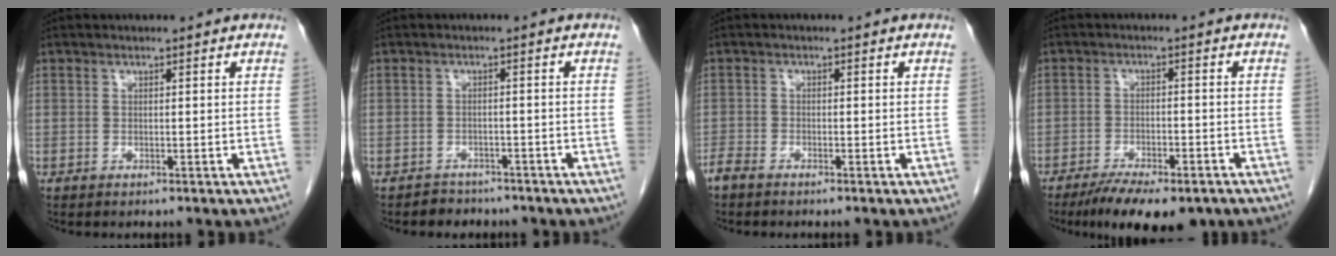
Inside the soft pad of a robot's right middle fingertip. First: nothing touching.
{"total": 3.2, "force": [-2.6, 1.8, -0.2], "torque": [-0.006, 0.008, -0.034]}
{"total": 2.2, "force": [-1.9, 0.5, 0.8], "torque": [-0.021, -0.003, -0.039]}
{"total": 11.0, "force": [-8.3, 3.3, 6.5], "torque": [-0.090, -0.009, -0.121]}